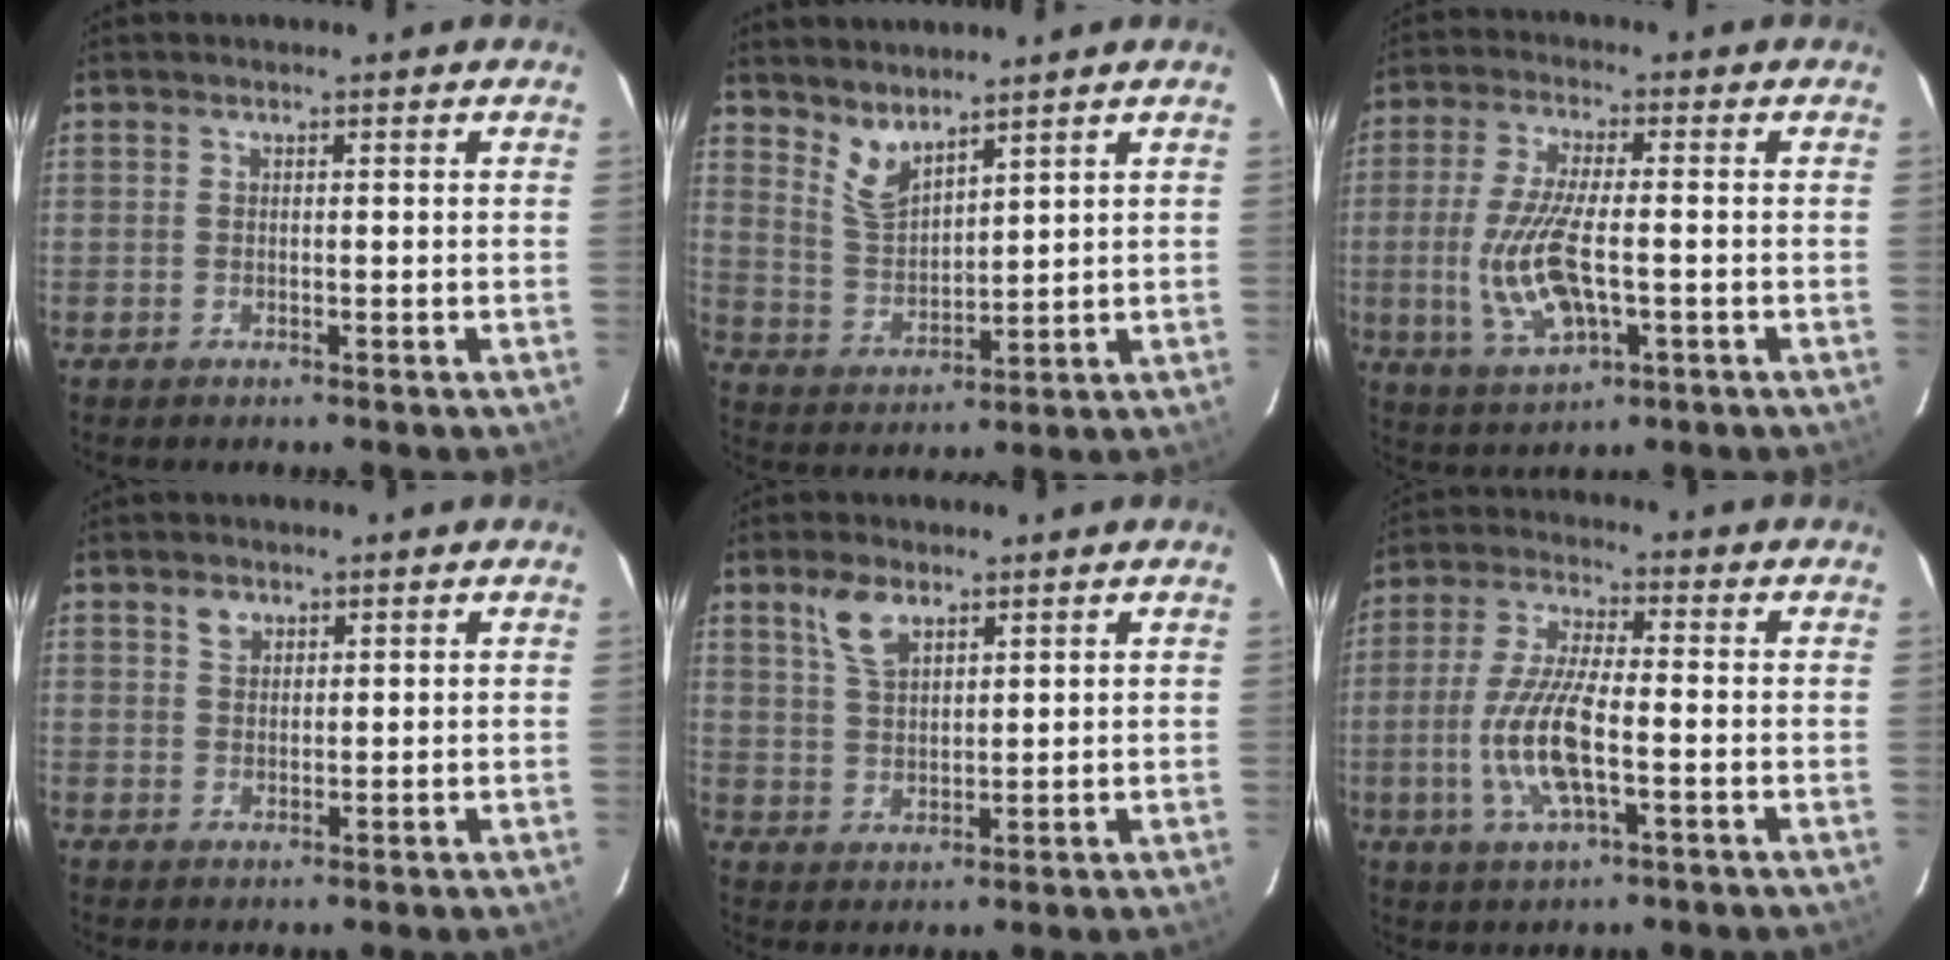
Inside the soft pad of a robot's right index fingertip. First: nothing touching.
{"total": 6.0, "force": [4.9, 1.8, 2.9], "torque": [-0.055, -0.007, 0.104]}
{"total": 12.2, "force": [-2.2, 4.1, 11.3], "torque": [-0.233, -0.012, -0.036]}
{"total": 2.2, "force": [1.4, 1.5, 0.8], "torque": [-0.013, 0.006, 0.025]}
{"total": 5.9, "force": [3.7, 2.9, 3.6], "torque": [-0.071, 0.009, 0.076]}
{"total": 11.7, "force": [-2.6, 3.2, 10.9], "torque": [-0.230, -0.004, -0.053]}